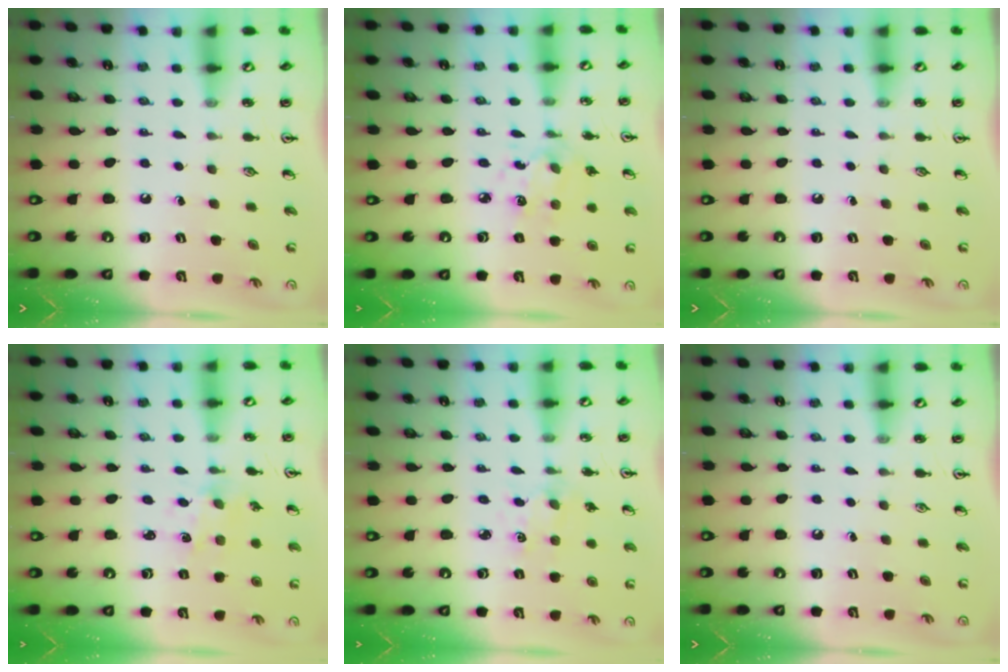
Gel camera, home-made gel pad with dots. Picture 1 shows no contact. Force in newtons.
{"total": 6.1, "press": 6.1, "slide": 0.5}
{"total": 0.0}
{"total": 1.9, "press": 1.8, "slide": 0.5}
{"total": 2.1, "press": 2.1, "slide": 0.4}
{"total": 0.0}